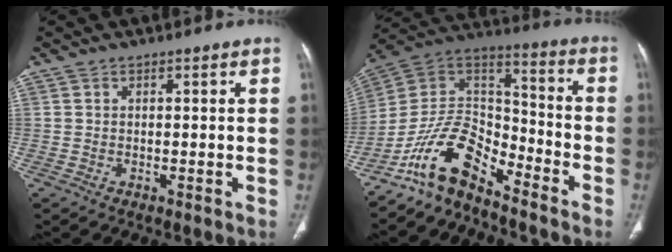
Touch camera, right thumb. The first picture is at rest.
{"total": 13.7, "force": [-10.4, 5.9, 6.7], "torque": [-0.103, 0.101, -0.203]}